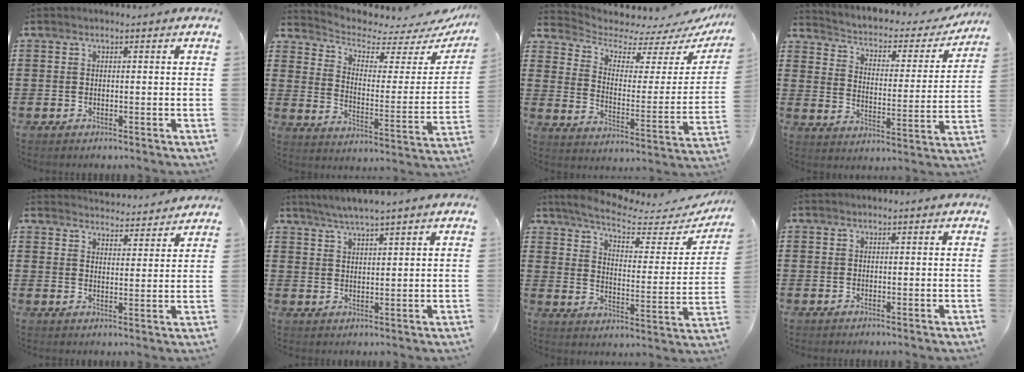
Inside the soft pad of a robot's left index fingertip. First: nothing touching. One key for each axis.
{"total": 4.3, "fx": 3.7, "fy": 1.5, "fz": 1.8, "tx": -0.058, "ty": -0.032, "tz": 0.059}
{"total": 5.0, "fx": 4.4, "fy": 2.0, "fz": 1.6, "tx": -0.051, "ty": -0.040, "tz": 0.071}
{"total": 2.1, "fx": 1.4, "fy": 1.2, "fz": 1.1, "tx": -0.035, "ty": -0.020, "tz": 0.012}
{"total": 4.0, "fx": 4.0, "fy": 0.0, "fz": -0.1, "tx": -0.011, "ty": -0.023, "tz": 0.072}
{"total": 2.9, "fx": 2.6, "fy": -0.5, "fz": 1.1, "tx": -0.028, "ty": -0.004, "tz": 0.049}
{"total": 6.5, "fx": 5.3, "fy": 1.1, "fz": 3.6, "tx": -0.089, "ty": -0.031, "tz": 0.085}
{"total": 0.0}